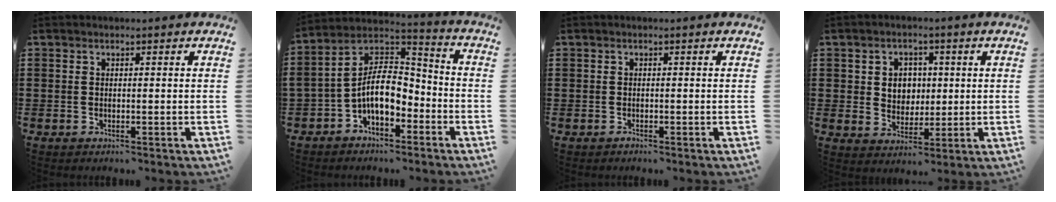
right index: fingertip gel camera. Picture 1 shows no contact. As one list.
[{"total": 8.9, "force": [-3.0, 4.9, 6.8], "torque": [-0.159, 0.001, -0.064]}, {"total": 0.6, "force": [-0.5, 0.3, -0.1], "torque": [0.002, 0.002, -0.010]}, {"total": 4.4, "force": [0.8, 4.0, 1.5], "torque": [-0.039, 0.011, 0.011]}]